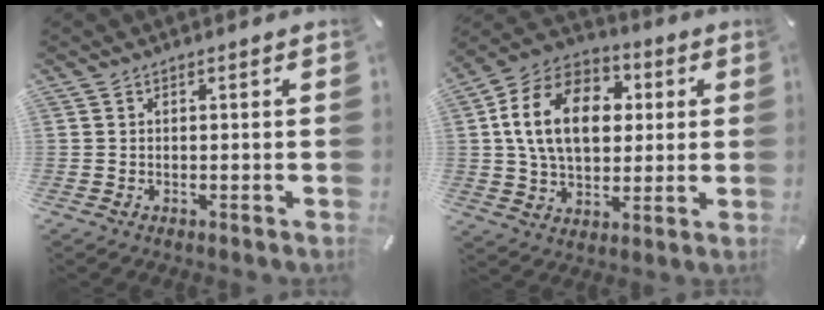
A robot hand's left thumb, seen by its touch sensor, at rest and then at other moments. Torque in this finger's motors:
{"motor_torque": [2.12, 2.89, 1.53, -1.24, 0.33]}